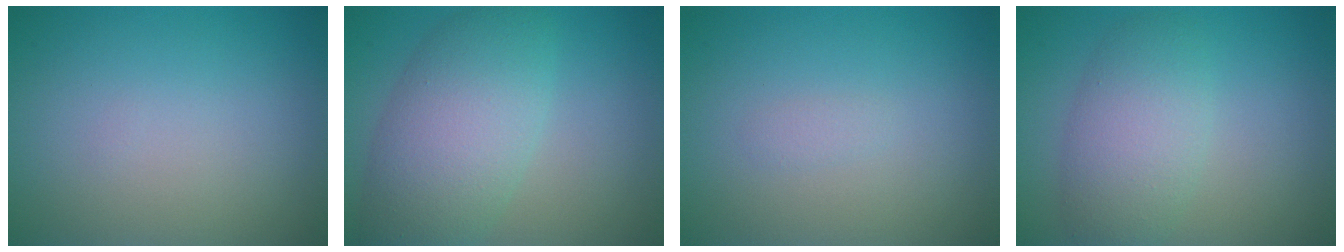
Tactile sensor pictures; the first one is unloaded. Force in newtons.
{"total": 7.0, "press": 7.0, "slide": 0.3}
{"total": 0.5, "press": 0.5, "slide": 0.0}
{"total": 4.6, "press": 4.6, "slide": 0.2}